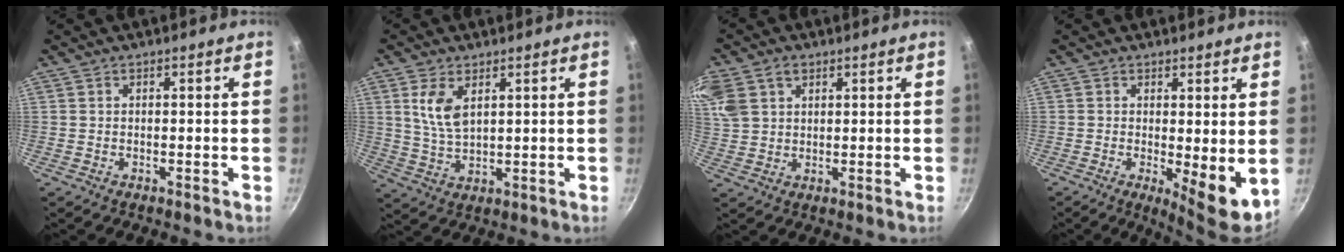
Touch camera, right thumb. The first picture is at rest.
{"total": 6.9, "force": [2.7, 3.5, 5.2], "torque": [-0.097, -0.019, 0.057]}
{"total": 14.3, "force": [6.1, 10.5, 7.5], "torque": [-0.181, 0.036, 0.125]}
{"total": 7.1, "force": [0.2, 2.2, 6.8], "torque": [-0.089, -0.022, 0.007]}